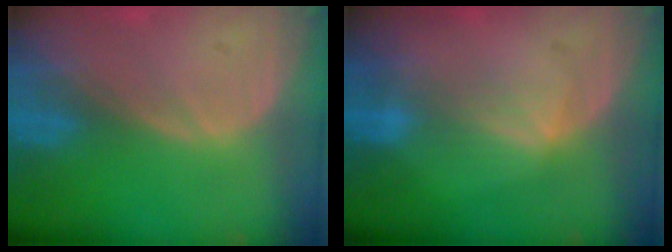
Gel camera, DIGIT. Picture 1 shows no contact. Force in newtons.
{"total": 2.7, "press": 2.7, "slide": 0.4}